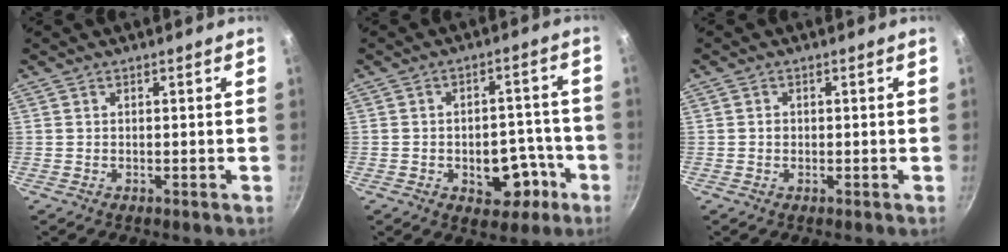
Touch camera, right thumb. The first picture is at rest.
{"total": 9.6, "force": [-3.6, 6.3, 6.3], "torque": [-0.045, 0.029, -0.040]}
{"total": 1.0, "force": [0.0, 0.9, 0.4], "torque": [-0.006, 0.004, -0.001]}